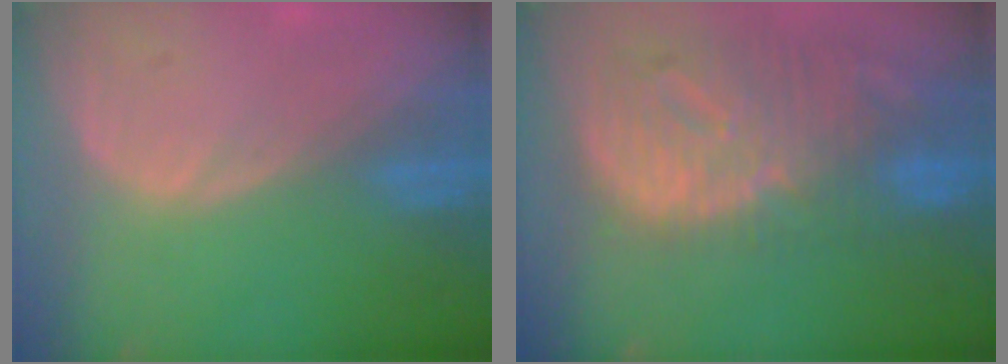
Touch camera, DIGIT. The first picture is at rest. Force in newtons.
{"total": 12.6, "press": 10.8, "slide": 6.4}